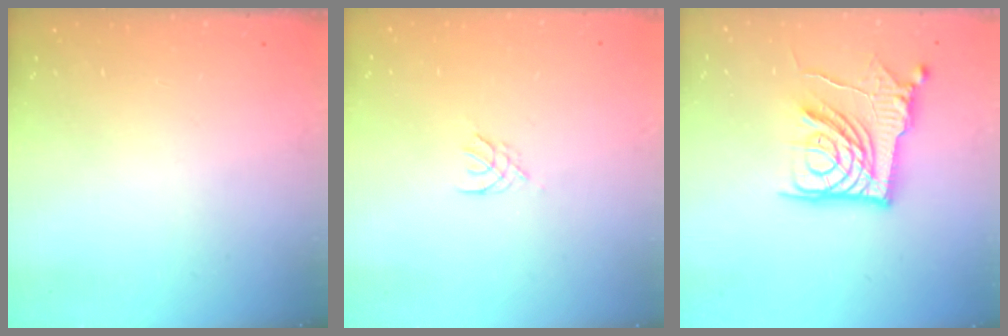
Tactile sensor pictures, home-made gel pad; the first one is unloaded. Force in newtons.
{"total": 2.0, "press": 1.9, "slide": 0.4}
{"total": 14.2, "press": 14.1, "slide": 1.1}